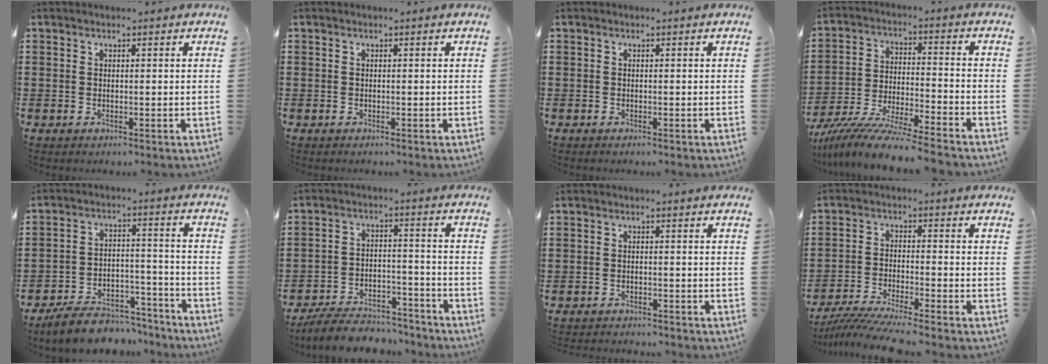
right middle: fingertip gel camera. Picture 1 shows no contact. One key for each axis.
{"total": 0.0}
{"total": 0.0}
{"total": 9.8, "fx": -9.1, "fy": -0.2, "fz": 3.5, "tx": -0.065, "ty": 0.004, "tz": -0.180}
{"total": 7.9, "fx": -7.3, "fy": 2.3, "fz": 2.2, "tx": -0.031, "ty": 0.028, "tz": -0.136}
{"total": 7.3, "fx": -6.9, "fy": 1.5, "fz": 2.0, "tx": -0.036, "ty": 0.015, "tz": -0.132}
{"total": 1.6, "fx": -1.6, "fy": 0.0, "fz": 0.0, "tx": -0.004, "ty": 0.002, "tz": -0.034}
{"total": 5.9, "fx": -5.5, "fy": -0.3, "fz": 2.1, "tx": -0.053, "ty": -0.021, "tz": -0.110}